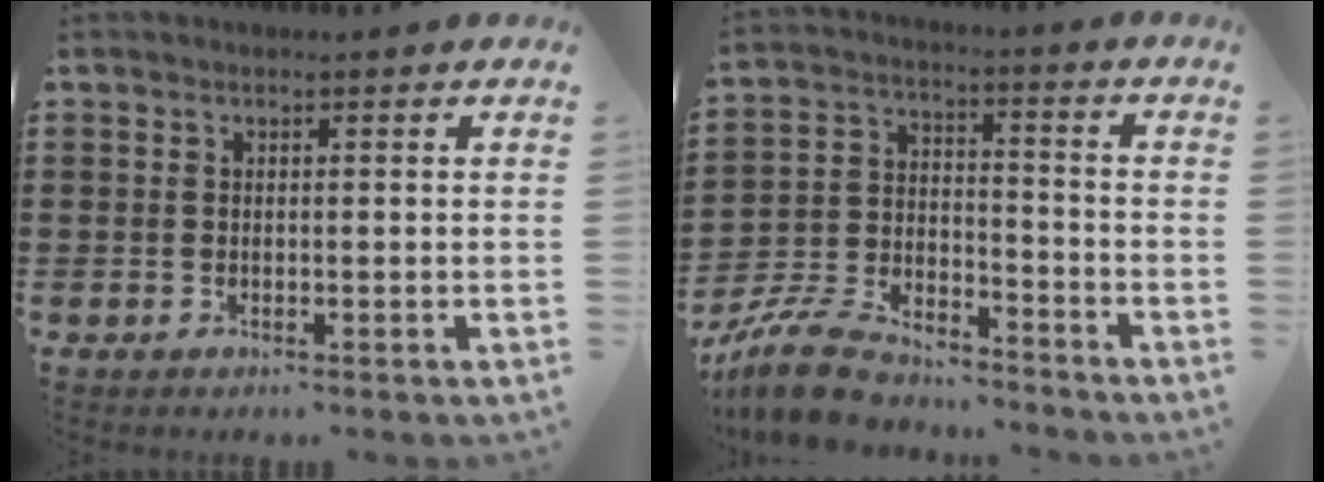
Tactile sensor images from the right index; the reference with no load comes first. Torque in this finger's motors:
{"motor_torque": [-0.23, 0.27, 0.38, 0.03]}